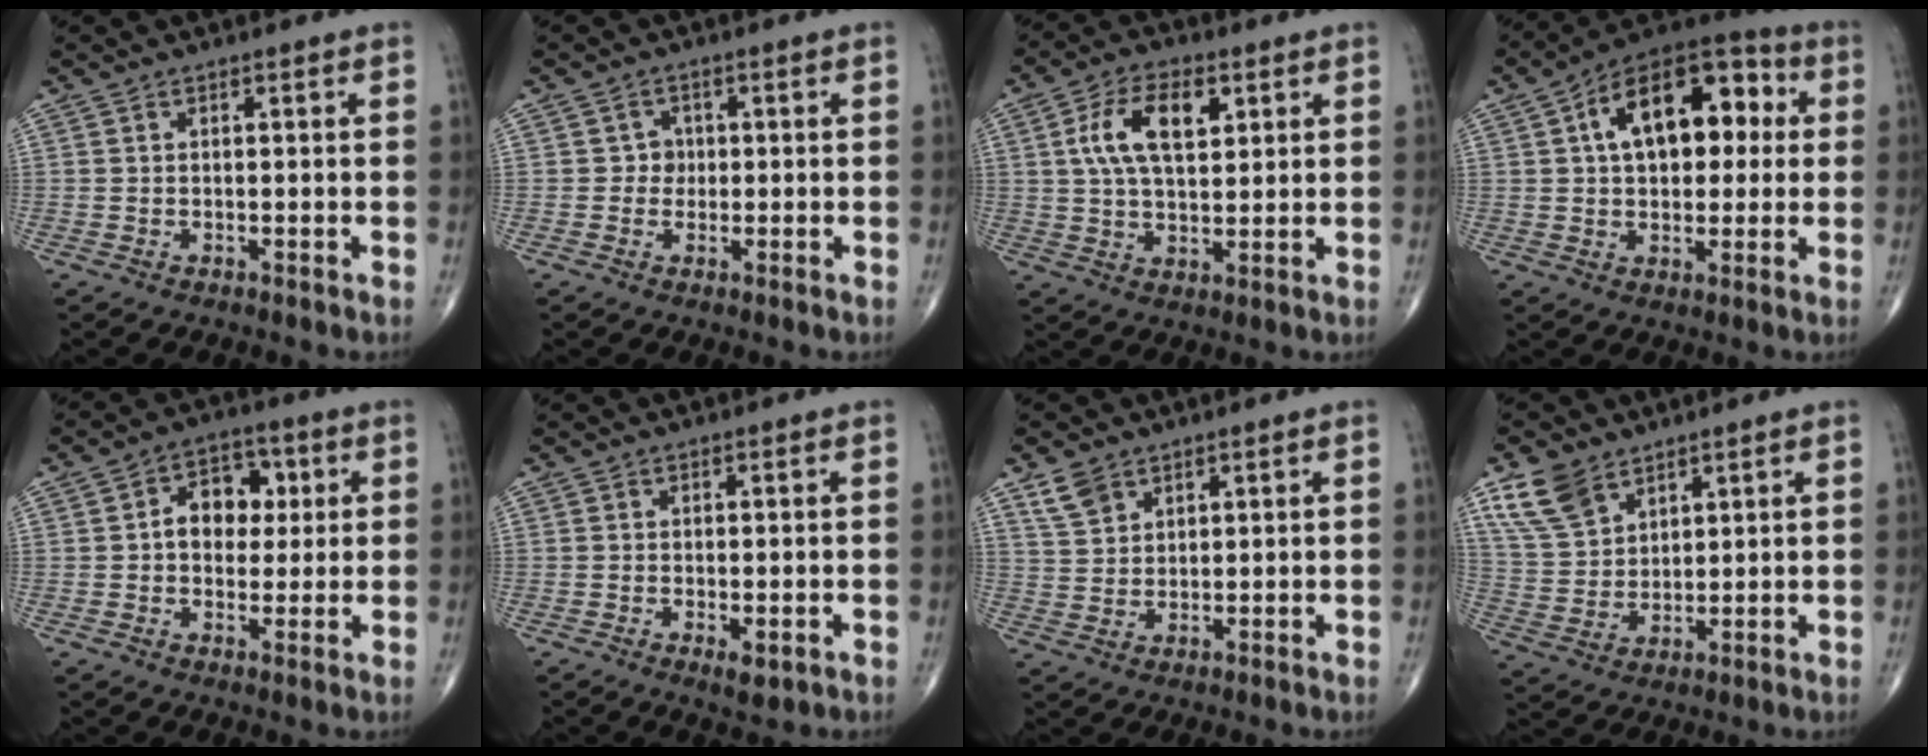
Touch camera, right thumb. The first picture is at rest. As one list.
[{"total": 2.2, "force": [0.1, 2.1, 0.7], "torque": [0.007, 0.007, -0.005]}, {"total": 11.1, "force": [3.5, 5.8, 8.8], "torque": [-0.151, -0.001, 0.061]}, {"total": 18.5, "force": [3.9, 10.6, 14.6], "torque": [-0.188, 0.030, 0.051]}, {"total": 8.8, "force": [1.4, 6.5, 5.8], "torque": [-0.046, 0.014, 0.016]}, {"total": 2.6, "force": [-0.9, 1.0, 2.2], "torque": [-0.032, -0.006, -0.010]}, {"total": 4.8, "force": [3.3, 3.0, 1.8], "torque": [-0.024, -0.013, 0.069]}, {"total": 9.3, "force": [6.0, 5.6, 4.3], "torque": [-0.074, -0.020, 0.128]}]